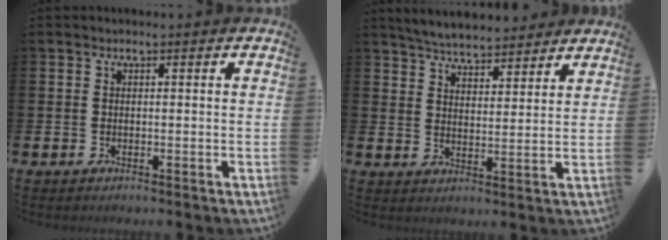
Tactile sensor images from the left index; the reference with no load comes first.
{"total": 5.3, "force": [5.2, 0.6, 0.7], "torque": [-0.028, -0.030, 0.092]}